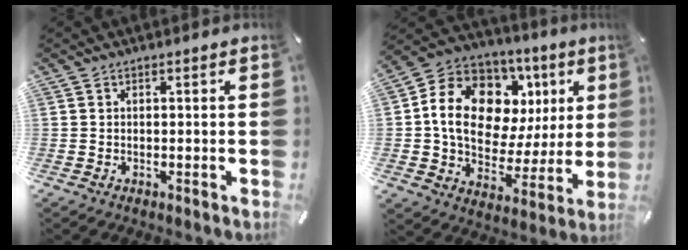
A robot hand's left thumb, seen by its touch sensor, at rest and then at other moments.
{"total": 17.9, "force": [4.8, 13.5, 10.7], "torque": [-0.172, -0.018, 0.090]}